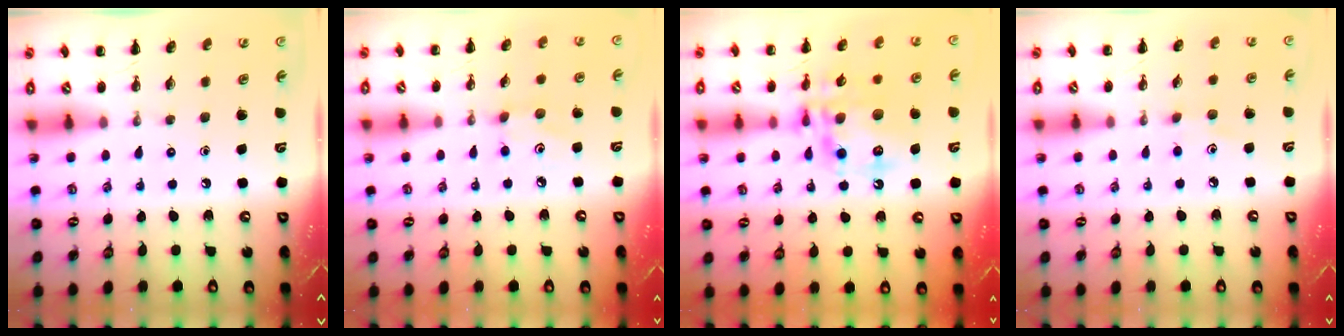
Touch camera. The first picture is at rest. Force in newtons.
{"total": 3.0, "press": 2.8, "slide": 0.9}
{"total": 15.4, "press": 15.1, "slide": 3.1}
{"total": 2.9, "press": 2.8, "slide": 0.8}